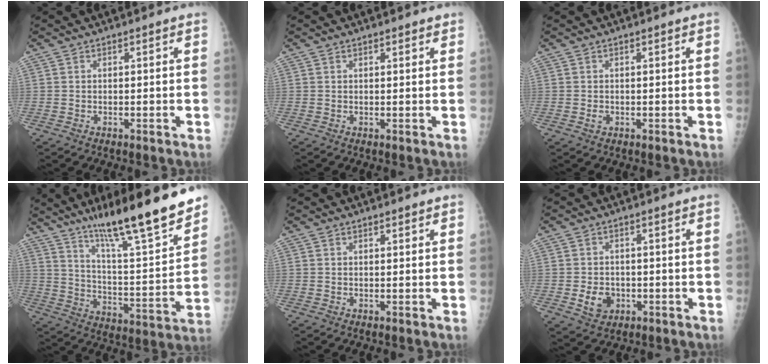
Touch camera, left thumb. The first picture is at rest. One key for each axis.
{"total": 1.1, "fx": 0.8, "fy": 0.4, "fz": 0.6, "tx": -0.008, "ty": -0.004, "tz": 0.010}
{"total": 0.9, "fx": 0.0, "fy": 0.7, "fz": 0.6, "tx": -0.007, "ty": 0.000, "tz": 0.000}
{"total": 22.1, "fx": 16.2, "fy": 3.0, "fz": 14.6, "tx": -0.205, "ty": -0.080, "tz": 0.268}
{"total": 0.8, "fx": 0.5, "fy": 0.2, "fz": 0.5, "tx": -0.008, "ty": -0.002, "tz": 0.008}
{"total": 4.7, "fx": -1.2, "fy": 3.8, "fz": 2.5, "tx": -0.029, "ty": 0.004, "tz": -0.012}